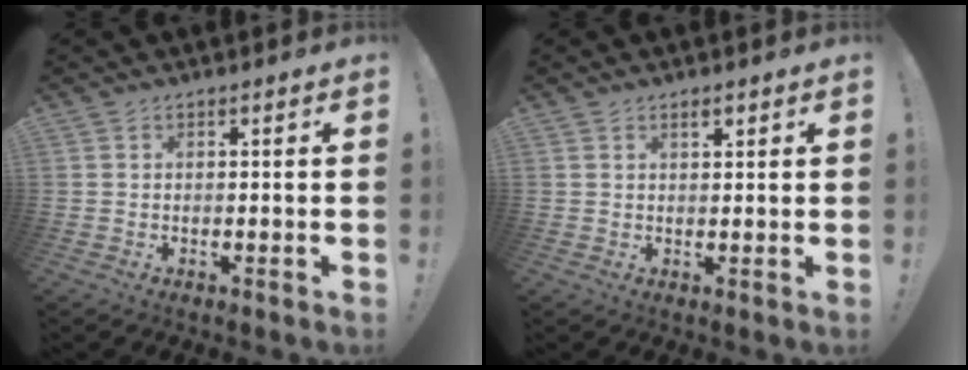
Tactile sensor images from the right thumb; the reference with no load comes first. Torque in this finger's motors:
{"motor_torque": [-0.26, 0.17, 0.50, 0.08, 0.02]}